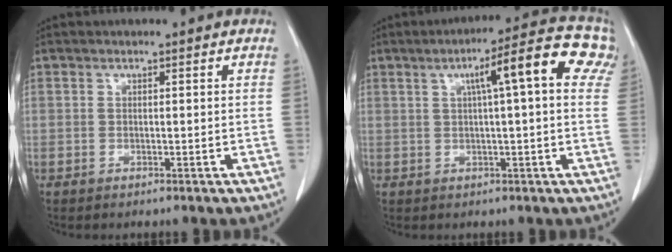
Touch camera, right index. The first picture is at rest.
{"total": 11.9, "force": [3.9, 1.2, 11.2], "torque": [-0.154, 0.035, 0.042]}